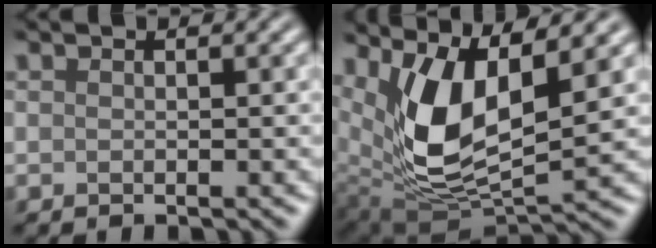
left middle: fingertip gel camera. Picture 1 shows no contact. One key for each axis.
{"total": 8.6, "fx": 2.9, "fy": 3.8, "fz": 7.2, "tx": -0.155, "ty": -0.019, "tz": 0.065}